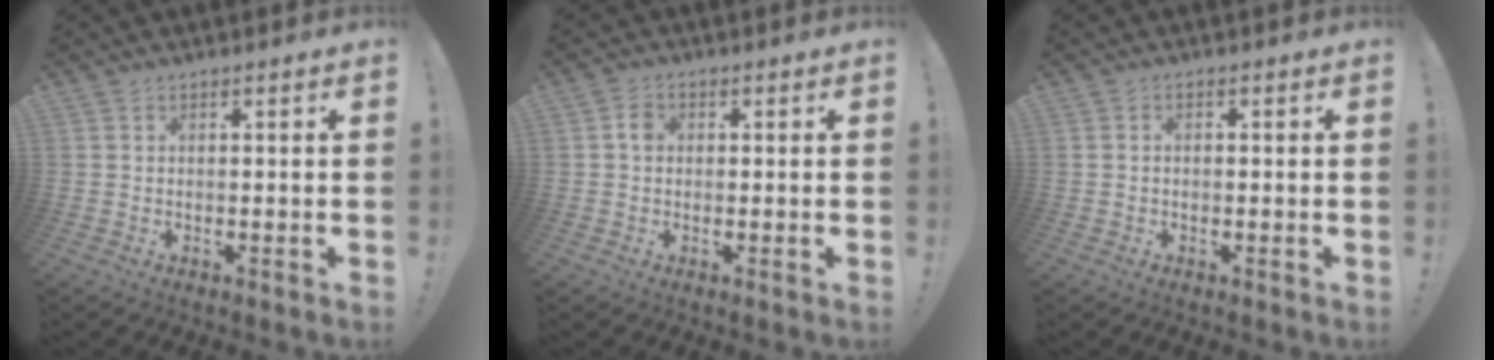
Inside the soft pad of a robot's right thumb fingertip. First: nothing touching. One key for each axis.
{"total": 2.7, "fx": 0.1, "fy": 2.1, "fz": 1.7, "tx": -0.019, "ty": 0.002, "tz": -0.003}
{"total": 0.9, "fx": -0.4, "fy": 0.7, "fz": 0.4, "tx": -0.015, "ty": 0.006, "tz": -0.006}